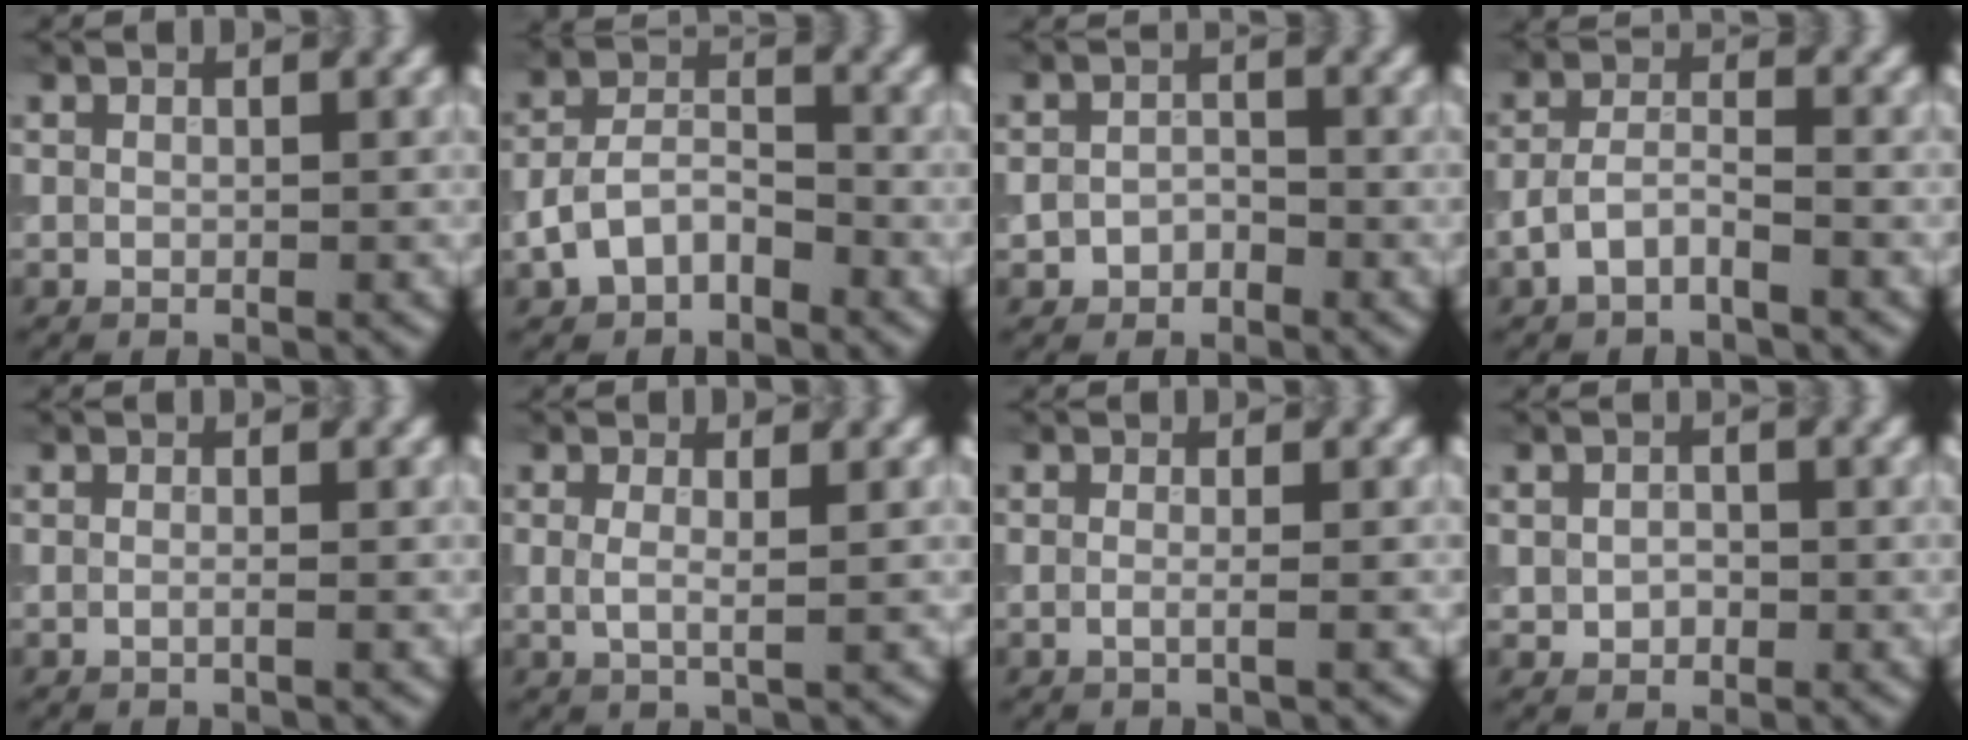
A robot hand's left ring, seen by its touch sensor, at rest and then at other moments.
{"total": 4.1, "force": [-2.1, 2.4, 2.5], "torque": [-0.049, 0.009, -0.045]}
{"total": 1.9, "force": [-1.0, 1.3, 0.8], "torque": [-0.014, 0.002, -0.022]}
{"total": 2.7, "force": [-1.6, 1.1, 1.8], "torque": [-0.036, 0.009, -0.038]}
{"total": 0.7, "force": [-0.1, 0.2, 0.6], "torque": [-0.012, -0.012, -0.009]}
{"total": 1.7, "force": [0.2, 0.5, 1.6], "torque": [-0.028, -0.006, 0.003]}
{"total": 1.4, "force": [-0.1, 0.6, 1.3], "torque": [-0.015, -0.012, -0.015]}
{"total": 1.6, "force": [-0.2, 1.3, 0.9], "torque": [-0.016, -0.003, -0.005]}